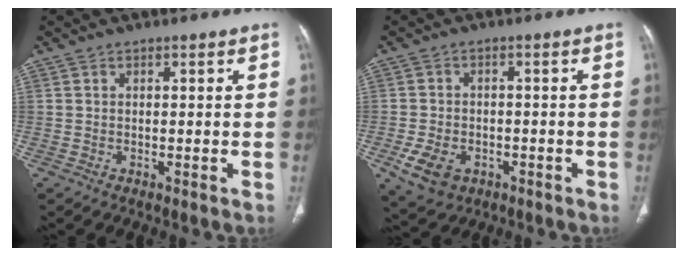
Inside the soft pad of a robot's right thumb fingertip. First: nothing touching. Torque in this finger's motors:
{"motor_torque": [-0.03, 0.13, 0.16, 0.16, 0.07]}